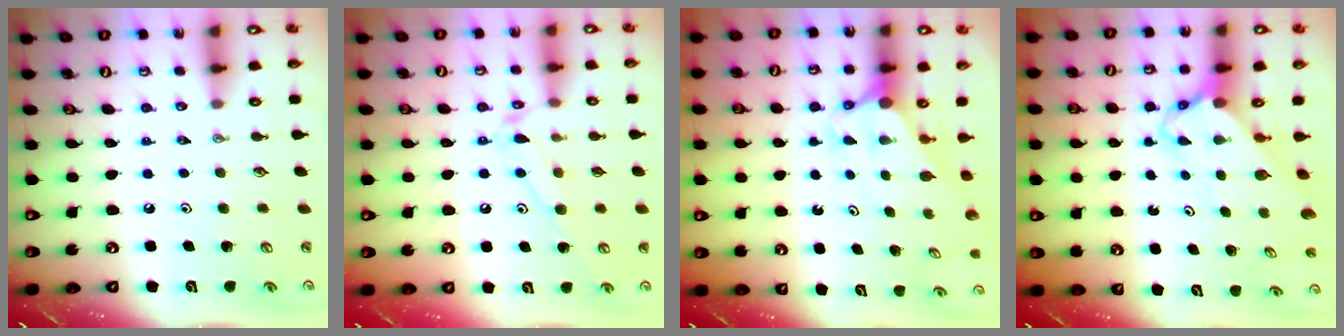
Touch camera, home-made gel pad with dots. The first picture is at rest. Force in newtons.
{"total": 11.9, "press": 11.9, "slide": 0.7}
{"total": 2.8, "press": 2.8, "slide": 0.0}
{"total": 2.7, "press": 2.7, "slide": 0.2}